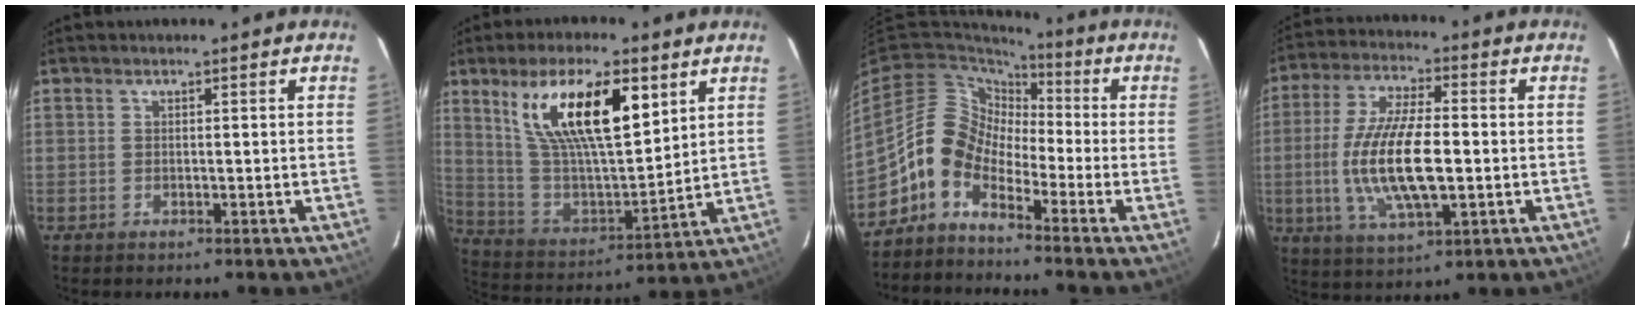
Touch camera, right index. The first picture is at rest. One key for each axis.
{"total": 18.7, "fx": 8.9, "fy": 6.5, "fz": 15.1, "tx": -0.271, "ty": 0.004, "tz": 0.173}
{"total": 8.8, "fx": -4.6, "fy": 6.2, "fz": 4.3, "tx": -0.074, "ty": 0.034, "tz": -0.118}
{"total": 15.0, "fx": -1.7, "fy": 4.9, "fz": 14.1, "tx": -0.285, "ty": -0.004, "tz": -0.028}